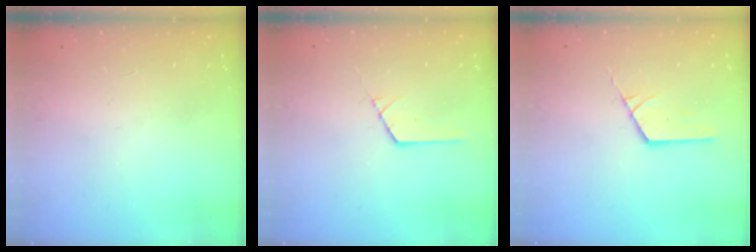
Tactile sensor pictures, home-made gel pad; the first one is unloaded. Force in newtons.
{"total": 1.3, "press": 1.3, "slide": 0.1}
{"total": 2.3, "press": 2.3, "slide": 0.3}